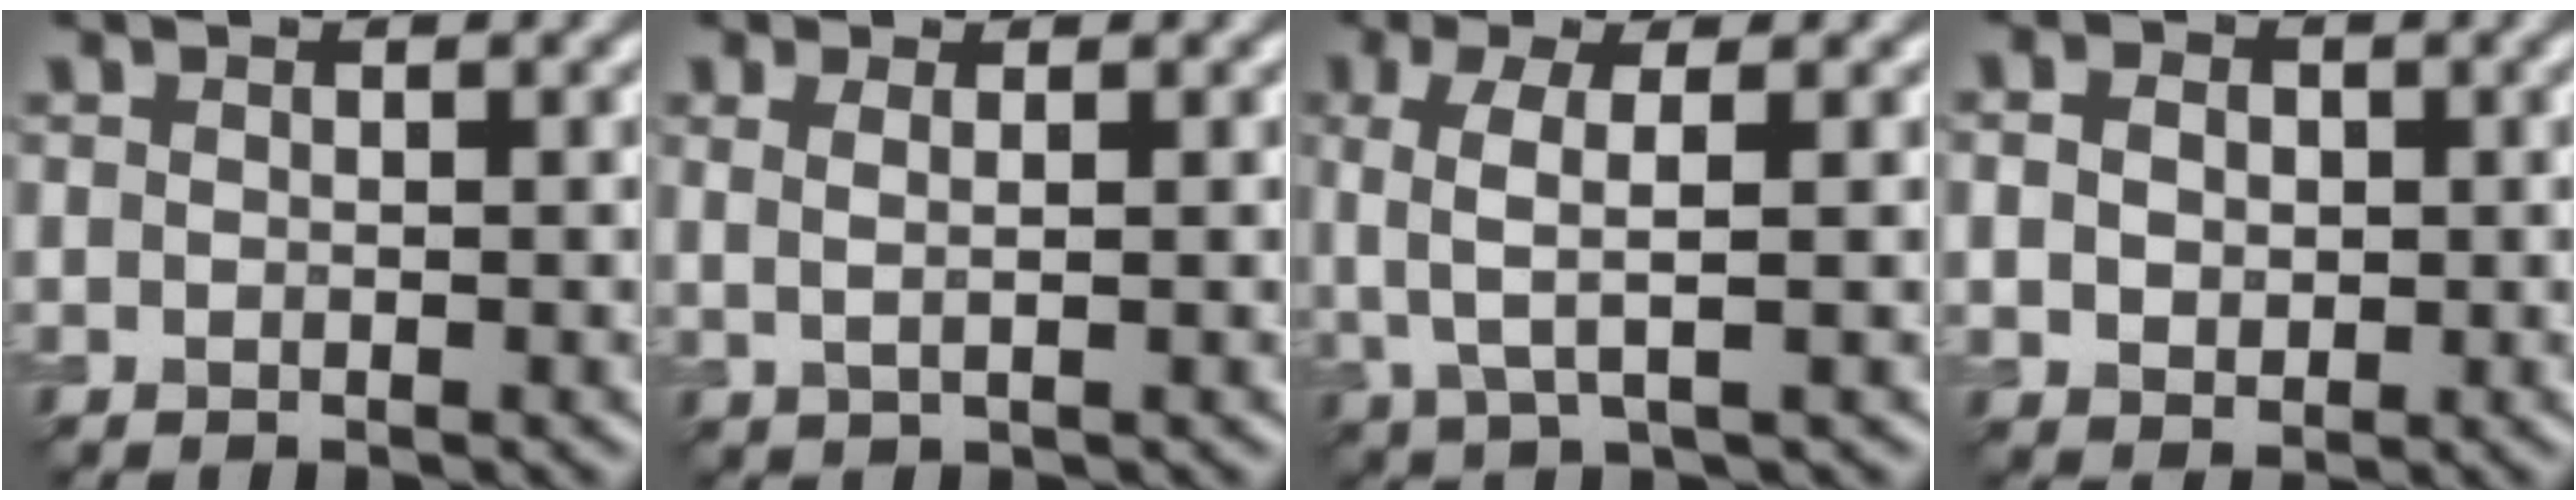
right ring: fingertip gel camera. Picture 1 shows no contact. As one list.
[{"total": 1.8, "force": [0.7, 0.7, 1.5], "torque": [-0.022, -0.007, 0.009]}, {"total": 3.8, "force": [0.5, 1.1, 3.6], "torque": [-0.079, 0.003, 0.010]}, {"total": 3.3, "force": [0.3, 2.6, 1.9], "torque": [-0.040, 0.004, -0.001]}]